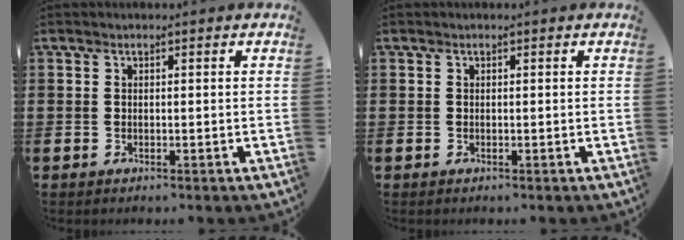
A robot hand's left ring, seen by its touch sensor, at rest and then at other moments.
{"total": 0.0}